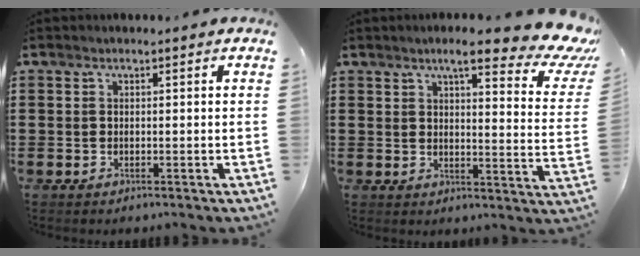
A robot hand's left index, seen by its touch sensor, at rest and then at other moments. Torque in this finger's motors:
{"motor_torque": [0.82, -0.76, 0.30, 0.05]}